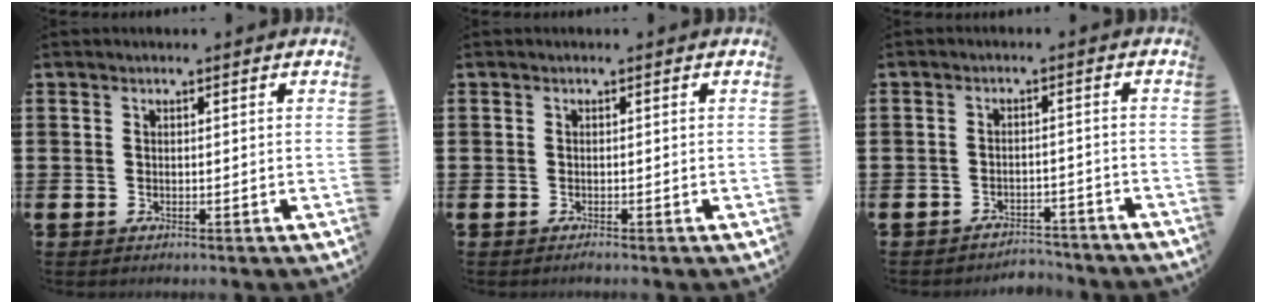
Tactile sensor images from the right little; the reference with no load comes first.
{"total": 0.0}
{"total": 2.8, "force": [-2.7, 0.2, -0.2], "torque": [-0.004, 0.004, -0.060]}